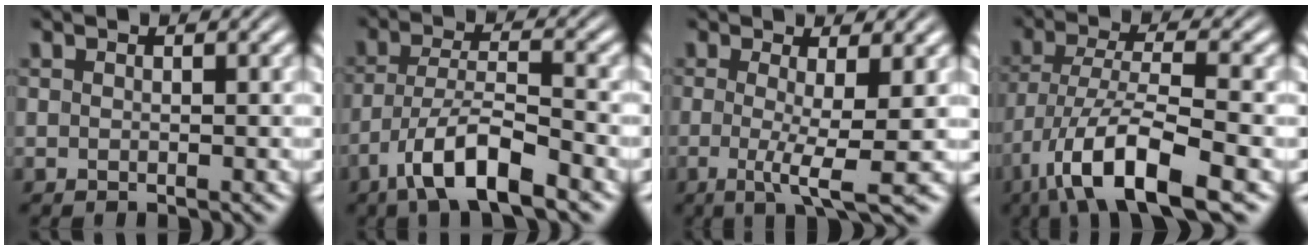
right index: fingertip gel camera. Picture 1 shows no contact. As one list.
[{"total": 5.4, "force": [-2.7, 1.8, 4.3], "torque": [-0.082, -0.020, -0.036]}, {"total": 4.3, "force": [-1.4, -0.1, 4.1], "torque": [-0.078, -0.034, -0.012]}, {"total": 8.3, "force": [-4.1, 2.8, 6.7], "torque": [-0.131, -0.039, -0.043]}]